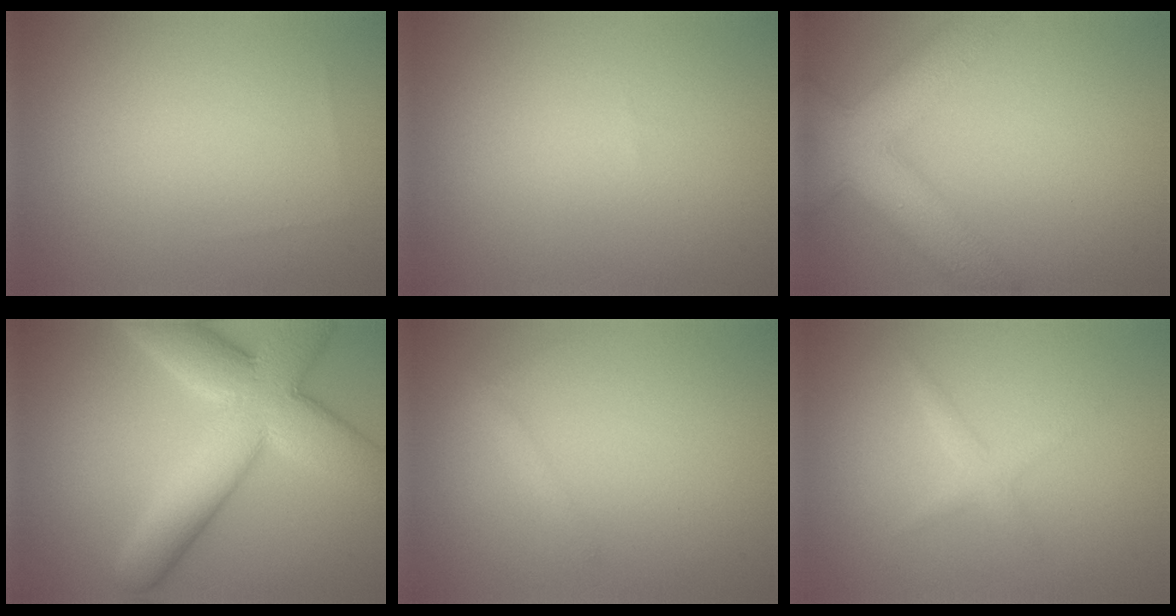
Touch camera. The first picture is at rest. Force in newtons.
{"total": 0.0}
{"total": 7.7, "press": 7.7, "slide": 0.3}
{"total": 10.7, "press": 10.7, "slide": 0.9}
{"total": 0.8, "press": 0.8, "slide": 0.1}
{"total": 1.4, "press": 1.4, "slide": 0.0}